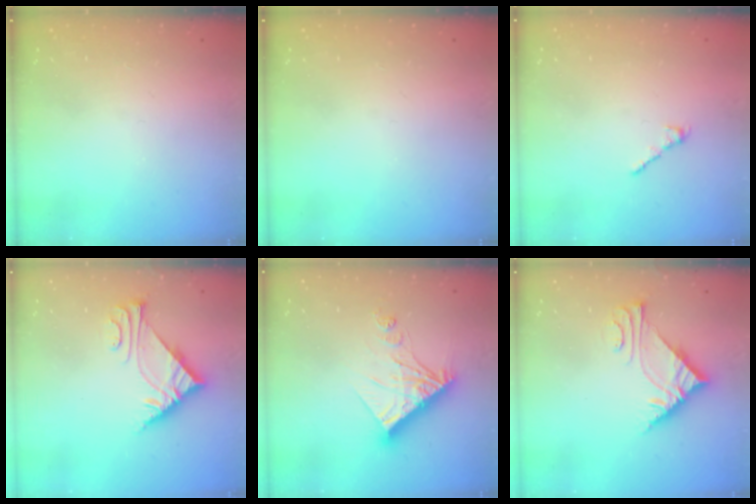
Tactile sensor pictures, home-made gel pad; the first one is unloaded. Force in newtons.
{"total": 0.0}
{"total": 1.7, "press": 1.5, "slide": 0.6}
{"total": 6.4, "press": 6.4, "slide": 0.1}
{"total": 12.2, "press": 12.1, "slide": 0.9}
{"total": 7.3, "press": 7.3, "slide": 0.5}